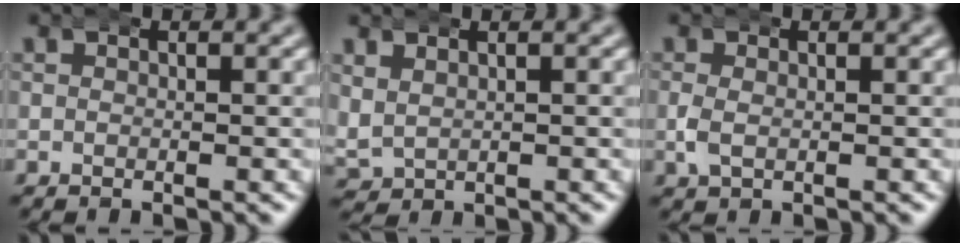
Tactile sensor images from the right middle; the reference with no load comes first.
{"total": 3.0, "force": [0.6, 2.7, 1.1], "torque": [-0.034, -0.007, 0.016]}
{"total": 1.5, "force": [-0.3, 1.1, 1.0], "torque": [-0.027, 0.002, -0.008]}